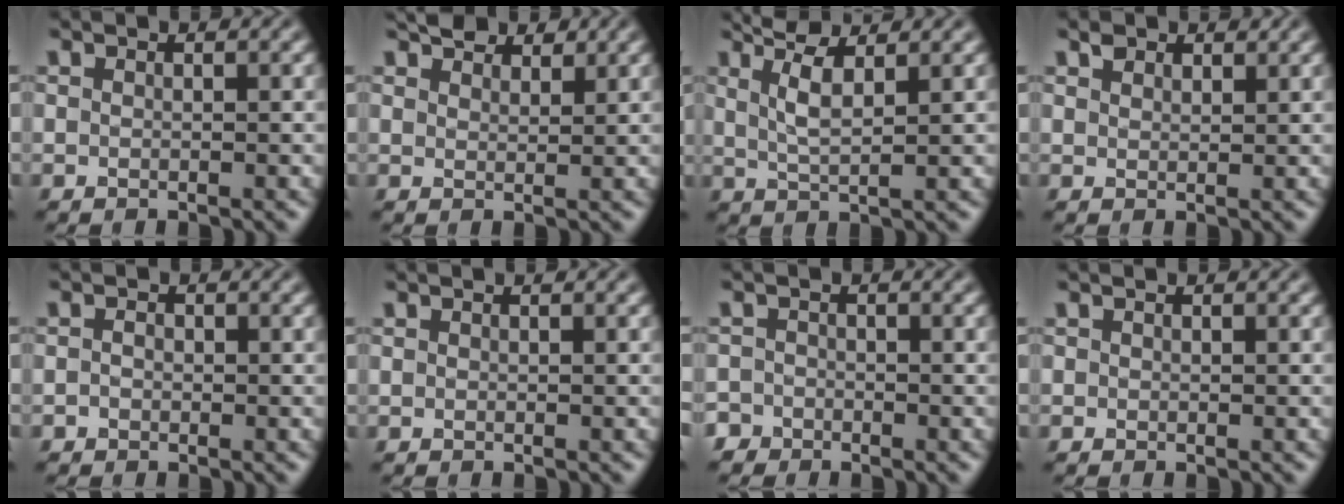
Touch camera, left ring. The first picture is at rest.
{"total": 2.7, "force": [2.4, 1.0, 0.8], "torque": [-0.012, 0.007, 0.039]}
{"total": 4.0, "force": [2.5, 0.9, 2.9], "torque": [-0.056, 0.013, 0.044]}
{"total": 1.5, "force": [1.2, 0.7, 0.4], "torque": [-0.008, 0.002, 0.023]}
{"total": 0.8, "force": [-0.2, 0.7, 0.3], "torque": [-0.004, -0.004, -0.007]}
{"total": 0.0}
{"total": 1.9, "force": [-1.4, 1.3, -0.1], "torque": [0.014, 0.003, -0.028]}
{"total": 0.0}